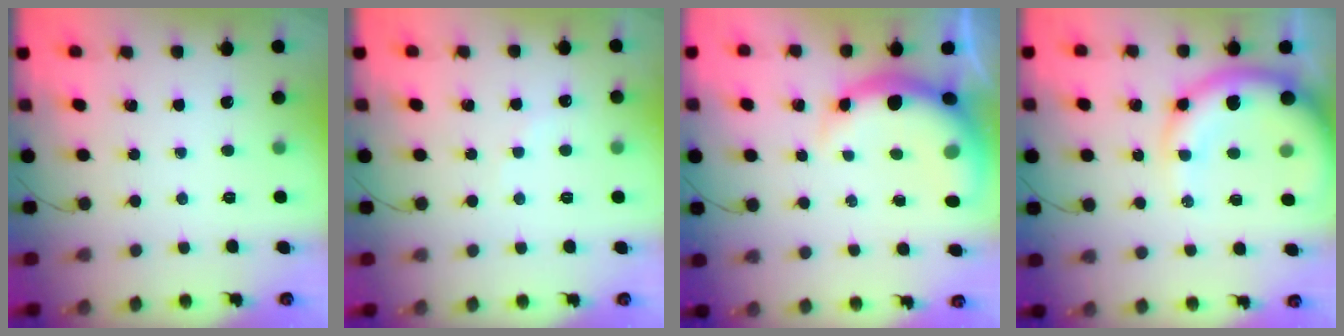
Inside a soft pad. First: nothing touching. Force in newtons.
{"total": 5.2, "press": 5.0, "slide": 1.4}
{"total": 9.3, "press": 9.0, "slide": 2.4}
{"total": 15.0, "press": 14.7, "slide": 3.2}